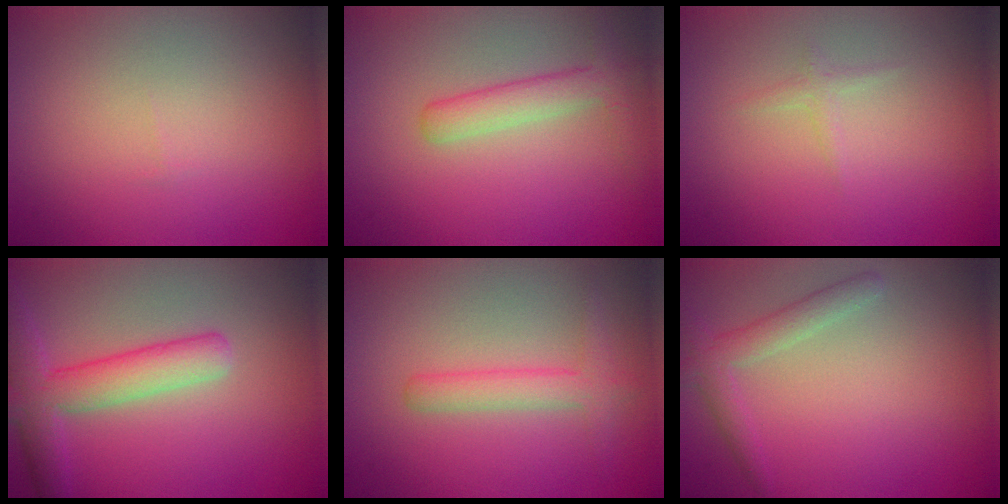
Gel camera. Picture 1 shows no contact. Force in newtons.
{"total": 2.3, "press": 2.3, "slide": 0.1}
{"total": 0.8, "press": 0.8, "slide": 0.0}
{"total": 5.1, "press": 5.1, "slide": 0.2}
{"total": 2.5, "press": 2.5, "slide": 0.1}
{"total": 2.3, "press": 2.3, "slide": 0.2}